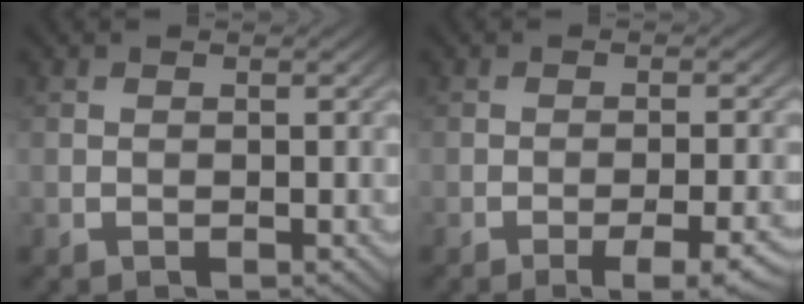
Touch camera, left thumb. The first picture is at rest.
{"total": 5.2, "force": [-3.0, 1.0, 4.1], "torque": [-0.057, 0.008, -0.041]}